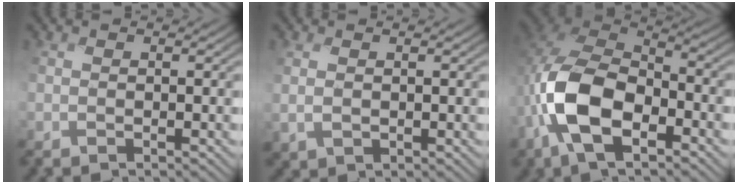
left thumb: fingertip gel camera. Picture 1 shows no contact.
{"total": 1.5, "force": [0.6, 1.0, 1.0], "torque": [-0.029, -0.001, 0.015]}
{"total": 12.5, "force": [-4.1, 7.3, 9.4], "torque": [-0.213, -0.008, -0.085]}